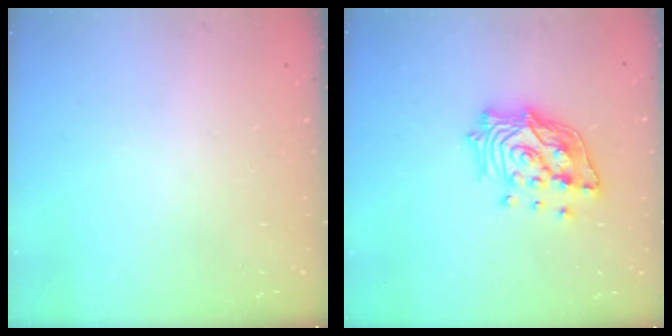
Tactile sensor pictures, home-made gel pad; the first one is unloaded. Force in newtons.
{"total": 14.8, "press": 14.7, "slide": 1.6}